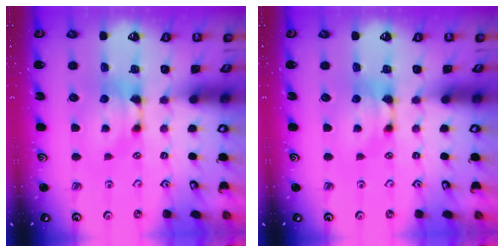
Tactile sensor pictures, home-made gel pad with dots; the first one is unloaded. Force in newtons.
{"total": 0.0}